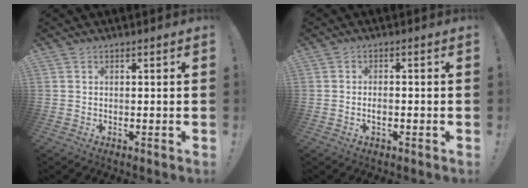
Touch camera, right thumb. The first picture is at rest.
{"total": 1.8, "force": [-0.8, 0.9, 1.3], "torque": [-0.014, 0.002, -0.015]}